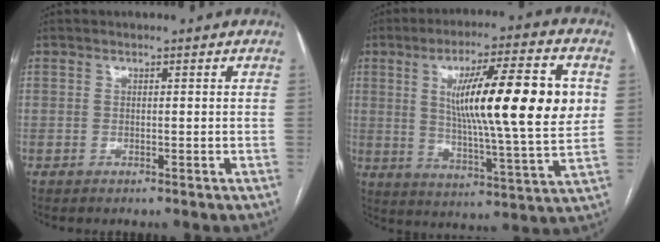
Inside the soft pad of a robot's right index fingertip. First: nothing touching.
{"total": 19.8, "force": [4.0, 1.5, 19.3], "torque": [-0.302, 0.000, 0.053]}